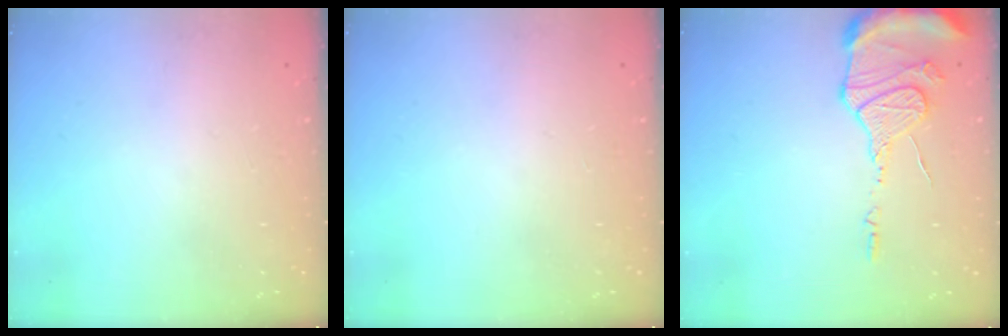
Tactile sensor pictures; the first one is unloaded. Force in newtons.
{"total": 0.0}
{"total": 13.5, "press": 13.4, "slide": 1.7}